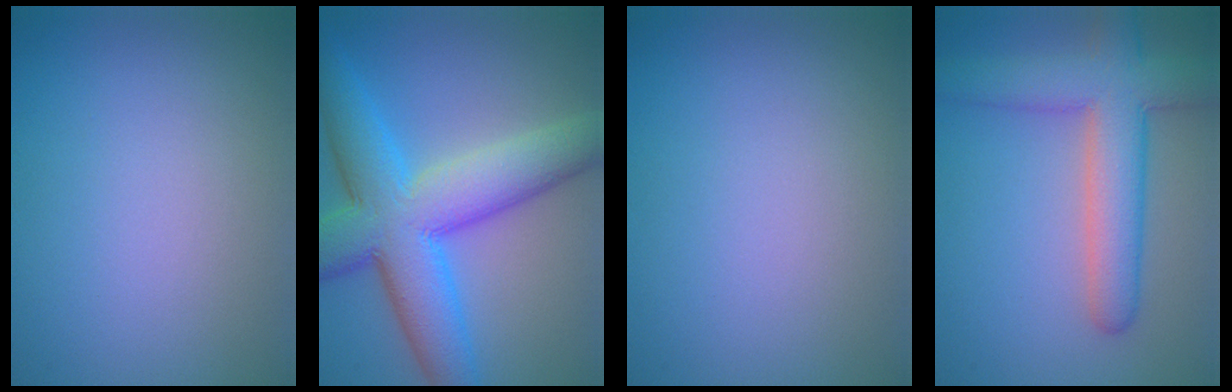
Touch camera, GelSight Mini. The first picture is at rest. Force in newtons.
{"total": 10.8, "press": 10.8, "slide": 0.1}
{"total": 0.0}
{"total": 6.8, "press": 6.8, "slide": 0.4}